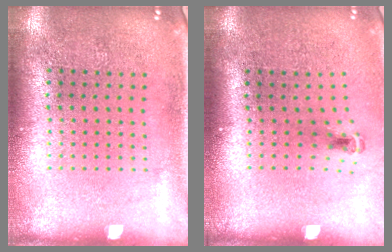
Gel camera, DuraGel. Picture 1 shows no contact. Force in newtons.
{"total": 0.6, "press": 0.4, "slide": 0.5}